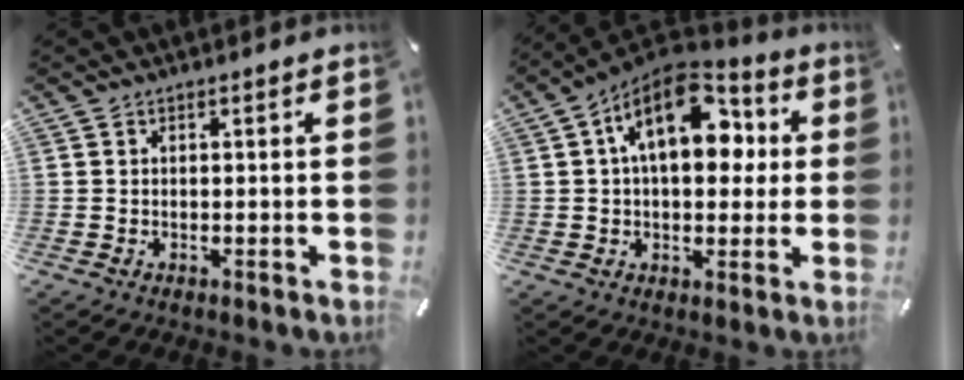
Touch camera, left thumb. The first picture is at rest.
{"total": 18.0, "force": [5.7, 10.9, 13.1], "torque": [-0.212, -0.018, 0.096]}